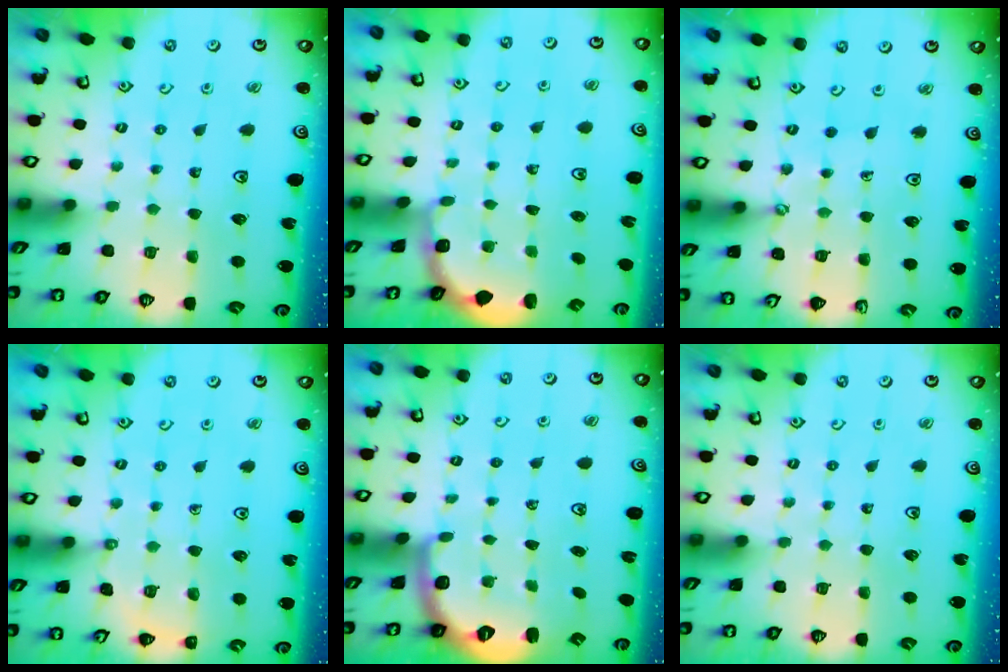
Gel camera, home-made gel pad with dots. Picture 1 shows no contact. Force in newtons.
{"total": 1.8, "press": 1.6, "slide": 0.7}
{"total": 2.5, "press": 2.5, "slide": 0.2}
{"total": 8.2, "press": 7.9, "slide": 2.1}
{"total": 2.7, "press": 1.7, "slide": 2.1}
{"total": 0.0}